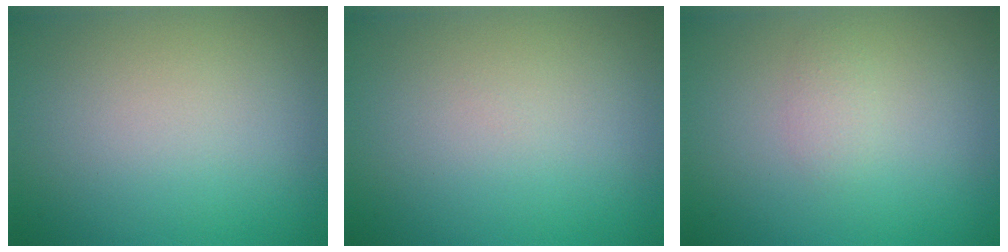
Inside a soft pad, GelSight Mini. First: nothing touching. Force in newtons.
{"total": 0.0}
{"total": 1.1, "press": 1.1, "slide": 0.0}